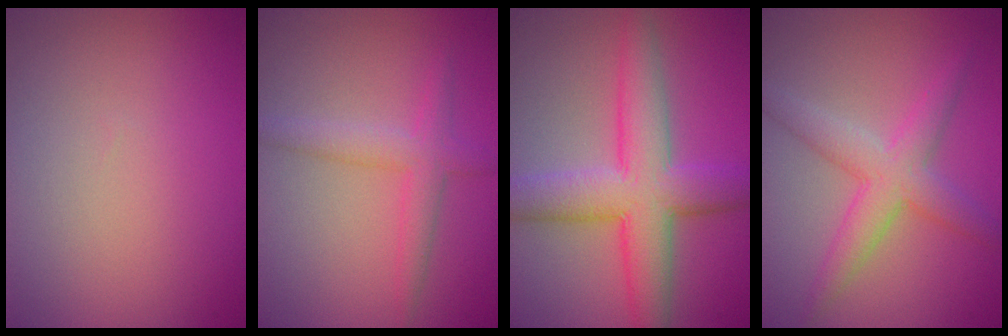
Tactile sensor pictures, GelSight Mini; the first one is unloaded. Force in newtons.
{"total": 2.7, "press": 2.7, "slide": 0.2}
{"total": 7.4, "press": 7.4, "slide": 0.1}
{"total": 4.1, "press": 4.1, "slide": 0.0}